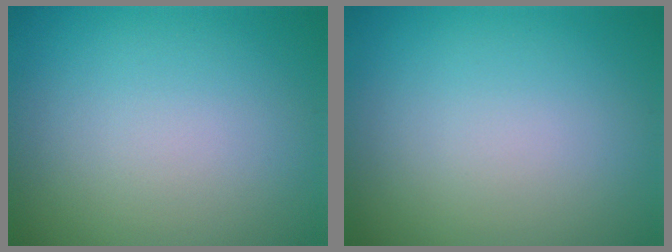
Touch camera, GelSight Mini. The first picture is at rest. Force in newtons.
{"total": 0.0}